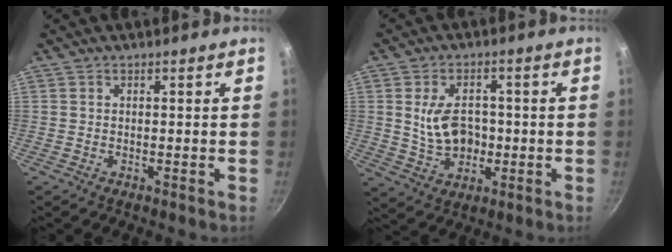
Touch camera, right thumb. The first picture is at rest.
{"total": 9.3, "force": [0.1, 6.6, 6.6], "torque": [-0.091, 0.002, 0.011]}